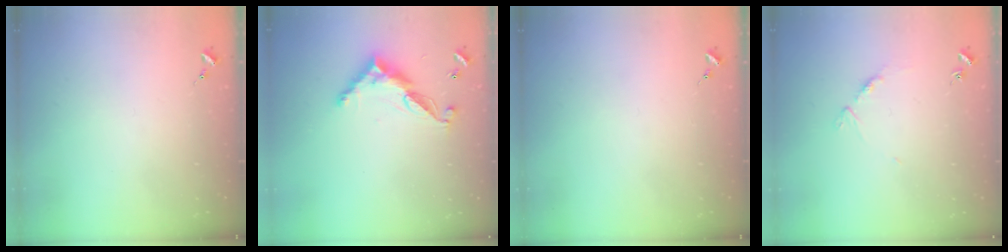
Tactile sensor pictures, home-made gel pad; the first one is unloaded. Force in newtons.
{"total": 11.6, "press": 11.6, "slide": 0.3}
{"total": 0.0}
{"total": 5.5, "press": 5.5, "slide": 0.4}